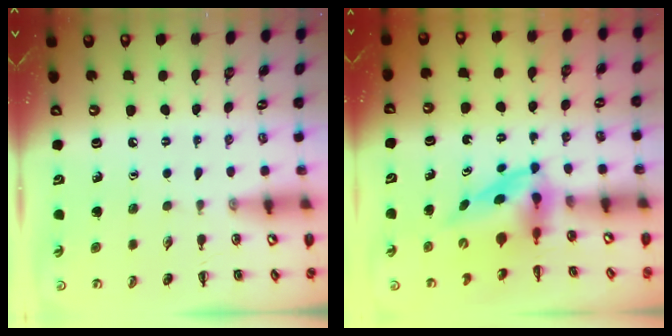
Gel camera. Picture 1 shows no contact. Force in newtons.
{"total": 3.9, "press": 3.8, "slide": 0.8}